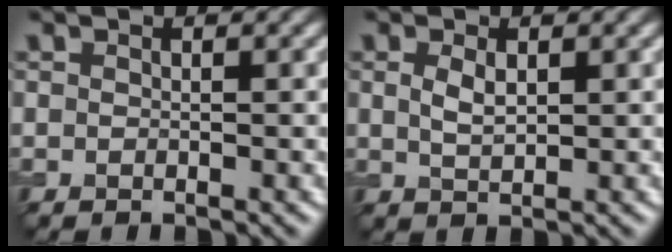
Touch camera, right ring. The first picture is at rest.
{"total": 1.8, "force": [0.6, 0.9, 1.5], "torque": [-0.035, -0.001, 0.016]}